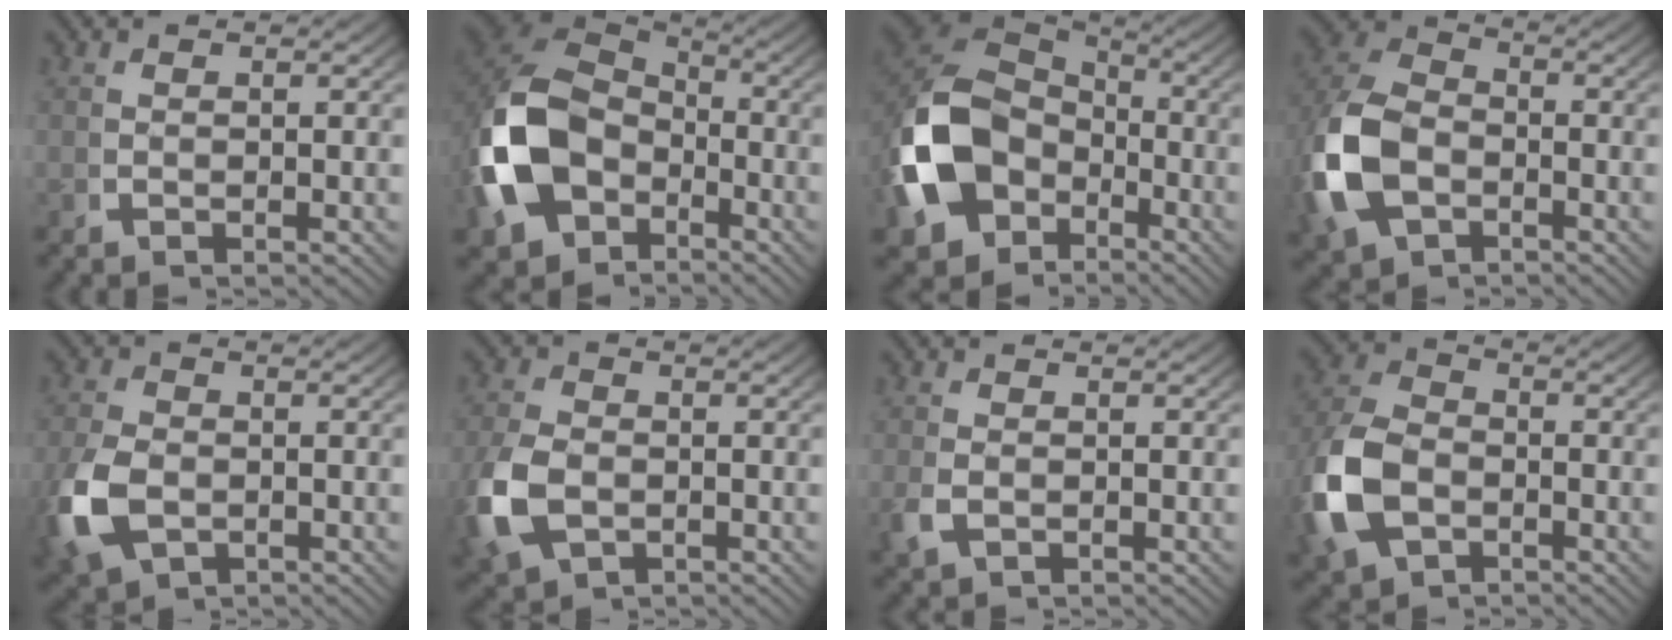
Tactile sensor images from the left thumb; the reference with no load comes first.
{"total": 12.8, "force": [-1.9, 9.4, 8.5], "torque": [-0.209, -0.037, -0.015]}
{"total": 14.6, "force": [-2.1, 10.9, 9.5], "torque": [-0.230, -0.048, -0.015]}
{"total": 10.2, "force": [-2.3, 7.5, 6.5], "torque": [-0.179, -0.033, -0.021]}
{"total": 6.6, "force": [-2.1, 4.7, 4.1], "torque": [-0.123, -0.028, -0.021]}
{"total": 6.4, "force": [-1.9, 4.6, 4.0], "torque": [-0.119, -0.024, -0.021]}
{"total": 1.8, "force": [-0.6, 1.4, 1.0], "torque": [-0.037, -0.009, -0.003]}
{"total": 8.9, "force": [-2.3, 6.5, 5.6], "torque": [-0.160, -0.031, -0.023]}